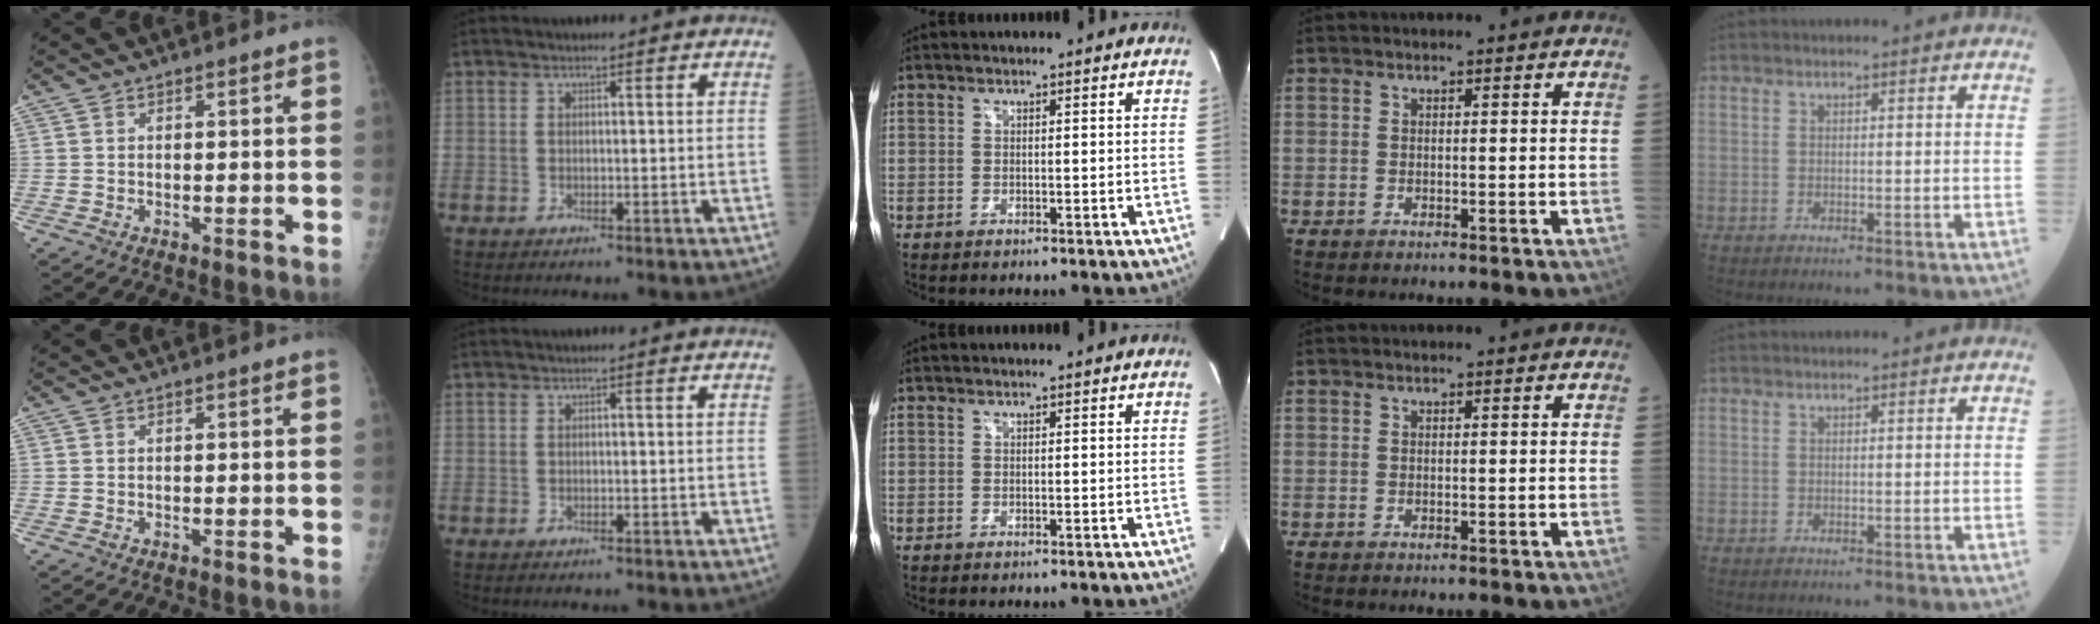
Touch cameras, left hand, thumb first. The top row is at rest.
{}